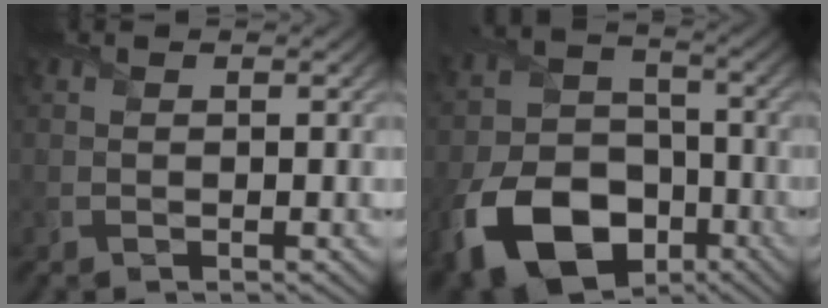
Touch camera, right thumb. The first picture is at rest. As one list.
[{"total": 16.2, "force": [-7.6, 10.9, 9.3], "torque": [-0.211, -0.052, -0.138]}]